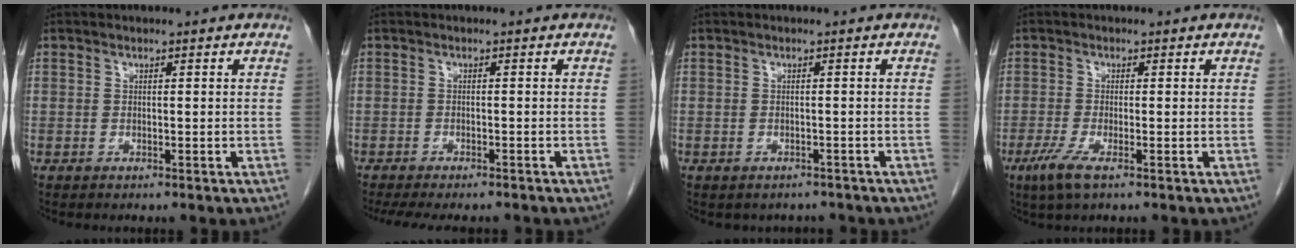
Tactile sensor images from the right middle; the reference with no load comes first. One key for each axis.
{"total": 9.8, "fx": -8.5, "fy": 2.4, "fz": 4.2, "tx": -0.064, "ty": -0.012, "tz": -0.116}
{"total": 3.2, "fx": -2.7, "fy": 1.6, "fz": 0.1, "tx": 0.001, "ty": 0.007, "tz": -0.034}
{"total": 3.5, "fx": -1.9, "fy": 0.4, "fz": 2.9, "tx": -0.066, "ty": -0.011, "tz": -0.040}